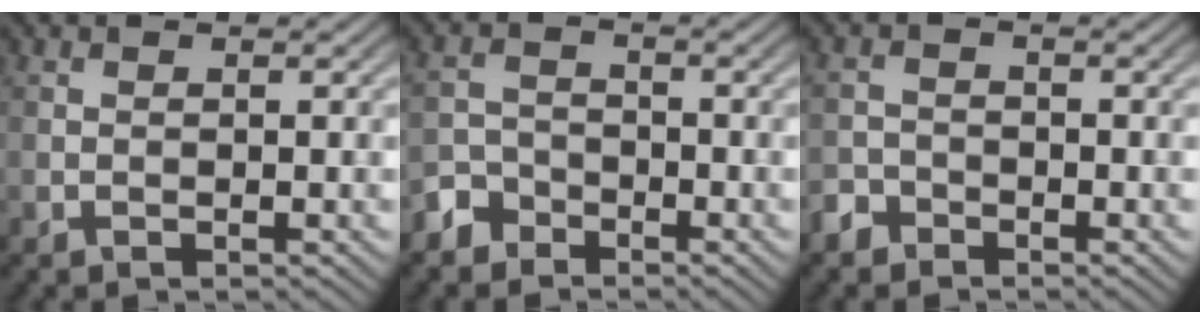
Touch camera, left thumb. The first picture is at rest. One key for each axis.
{"total": 3.1, "fx": -2.5, "fy": 1.9, "fz": 0.5, "tx": -0.009, "ty": 0.004, "tz": -0.061}
{"total": 2.2, "fx": -1.8, "fy": 1.2, "fz": 0.4, "tx": -0.005, "ty": 0.001, "tz": -0.043}